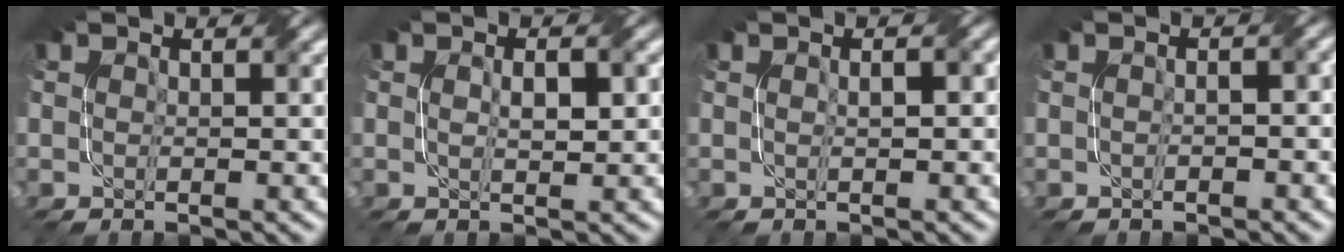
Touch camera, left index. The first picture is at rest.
{"total": 1.8, "force": [0.2, 0.6, 1.7], "torque": [-0.034, 0.003, 0.007]}
{"total": 1.8, "force": [0.5, 0.7, 1.6], "torque": [-0.011, 0.004, 0.000]}
{"total": 1.8, "force": [-0.1, 0.7, 1.7], "torque": [-0.022, 0.003, -0.011]}